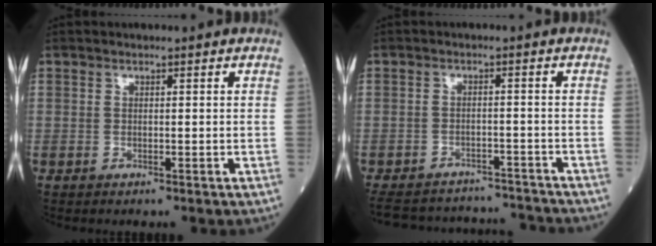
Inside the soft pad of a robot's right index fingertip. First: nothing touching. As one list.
[{"total": 13.9, "force": [-13.3, 3.4, 2.3], "torque": [-0.042, 0.022, -0.173]}]